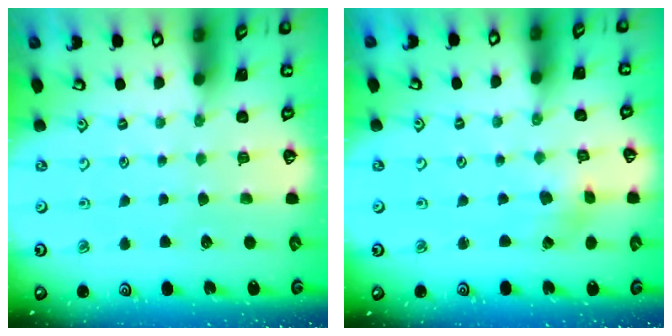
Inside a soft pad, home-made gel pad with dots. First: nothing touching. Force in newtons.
{"total": 2.6, "press": 2.5, "slide": 0.5}